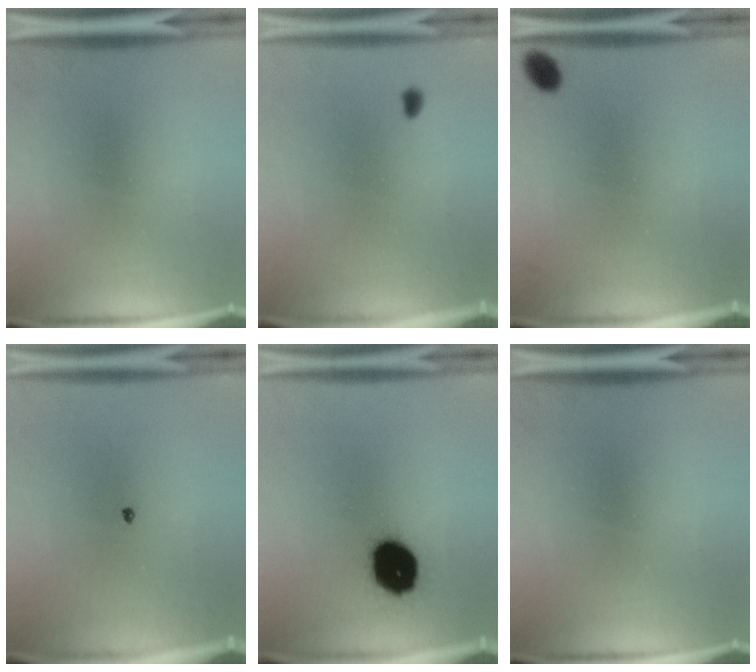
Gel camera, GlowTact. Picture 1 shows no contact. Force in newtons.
{"total": 1.0}
{"total": 3.3}
{"total": 0.6}
{"total": 16.3}
{"total": 0.0}